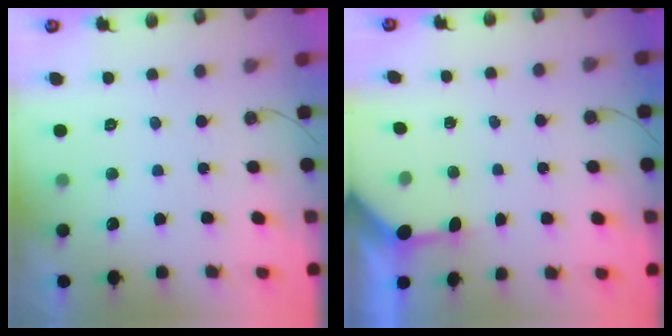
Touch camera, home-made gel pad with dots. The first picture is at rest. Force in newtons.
{"total": 3.3, "press": 3.3, "slide": 0.3}